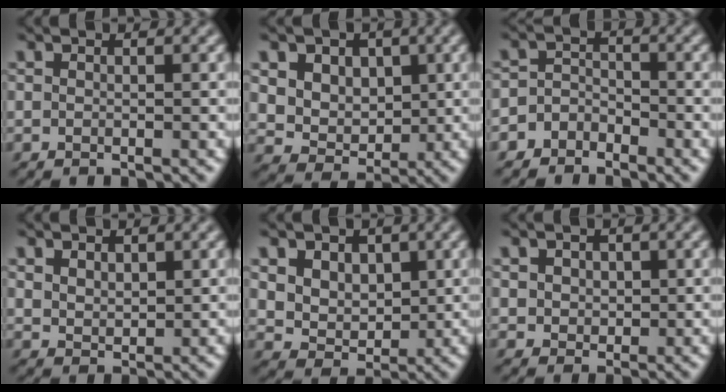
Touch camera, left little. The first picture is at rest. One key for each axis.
{"total": 7.2, "fx": 2.5, "fy": 5.7, "fz": 3.4, "tx": -0.067, "ty": 0.004, "tz": 0.044}
{"total": 2.9, "fx": -2.2, "fy": 1.9, "fz": 0.1, "tx": 0.035, "ty": 0.010, "tz": -0.053}
{"total": 2.1, "fx": 1.1, "fy": 1.4, "fz": 1.1, "tx": -0.031, "ty": -0.002, "tz": 0.018}
{"total": 6.5, "fx": 2.6, "fy": 5.2, "fz": 3.1, "tx": -0.071, "ty": 0.004, "tz": 0.044}
{"total": 3.0, "fx": 1.0, "fy": 2.4, "fz": 1.5, "tx": -0.040, "ty": 0.006, "tz": 0.015}